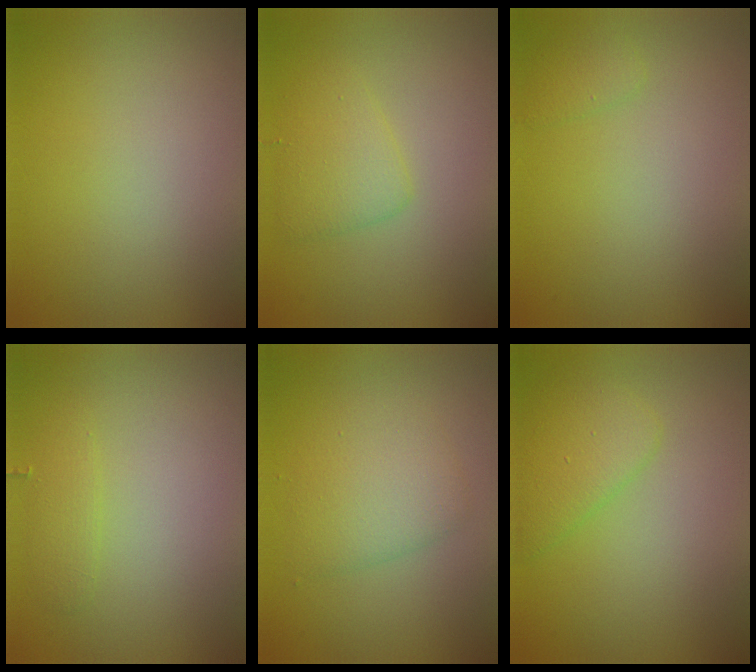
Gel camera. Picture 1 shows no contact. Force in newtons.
{"total": 2.5, "press": 2.5, "slide": 0.1}
{"total": 1.0, "press": 1.0, "slide": 0.1}
{"total": 1.3, "press": 1.3, "slide": 0.1}
{"total": 3.2, "press": 3.2, "slide": 0.1}
{"total": 2.9, "press": 2.9, "slide": 0.3}